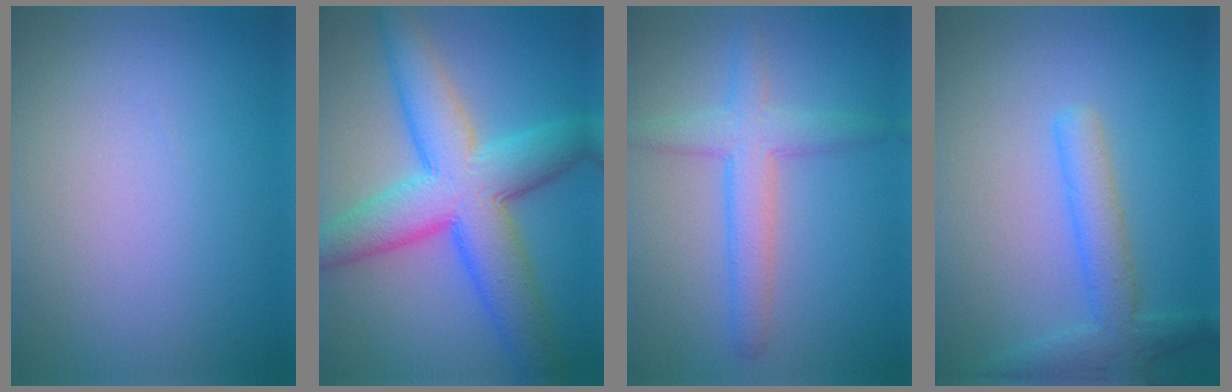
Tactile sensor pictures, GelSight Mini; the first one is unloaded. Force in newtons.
{"total": 9.5, "press": 9.5, "slide": 0.2}
{"total": 3.8, "press": 3.8, "slide": 0.3}
{"total": 3.5, "press": 3.5, "slide": 0.2}